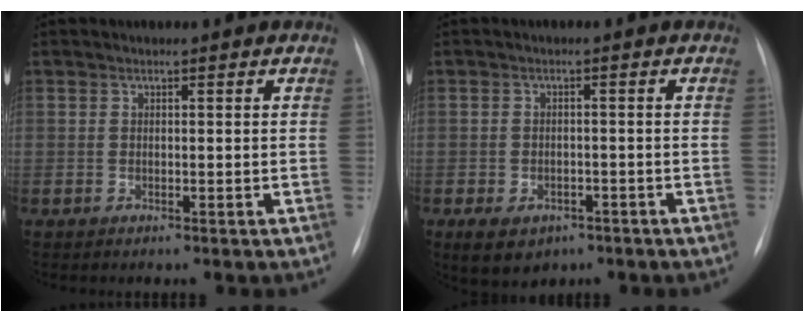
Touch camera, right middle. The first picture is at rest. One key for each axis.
{"total": 5.8, "fx": -3.4, "fy": 3.8, "fz": 2.8, "tx": -0.046, "ty": 0.001, "tz": -0.040}